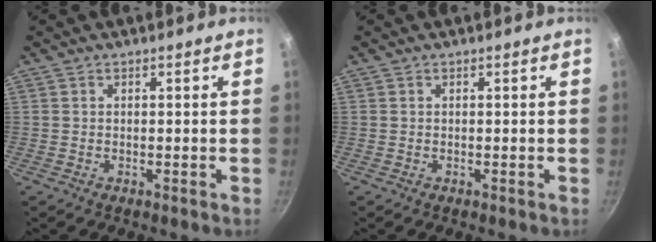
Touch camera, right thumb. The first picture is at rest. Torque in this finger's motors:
{"motor_torque": [0.00, 0.00, 0.00, 0.00, 0.00]}